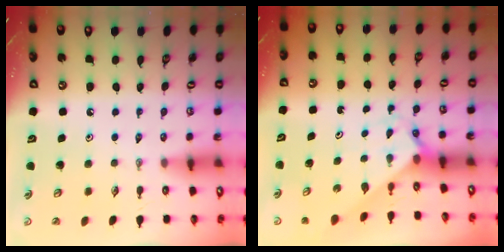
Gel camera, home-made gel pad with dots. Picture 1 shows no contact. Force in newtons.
{"total": 1.9, "press": 1.9, "slide": 0.2}